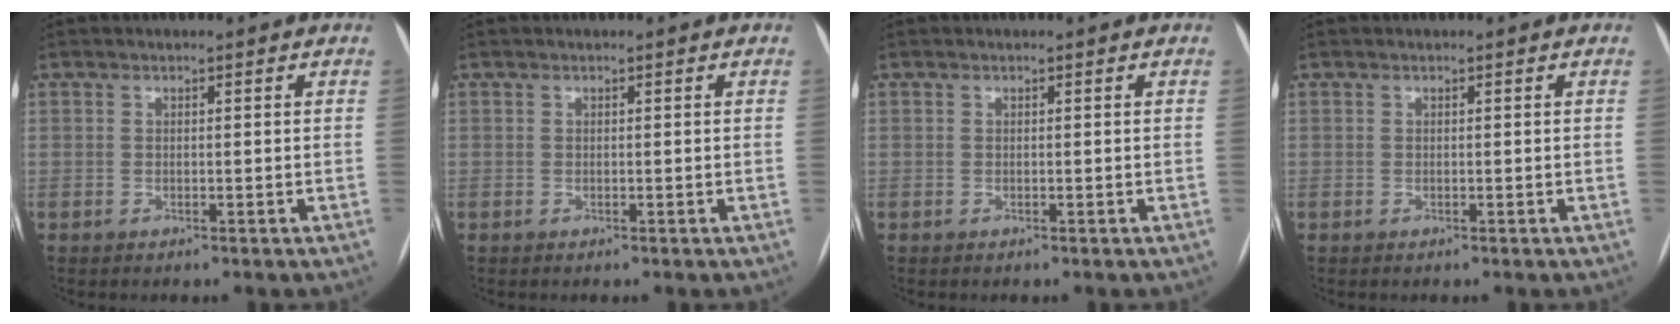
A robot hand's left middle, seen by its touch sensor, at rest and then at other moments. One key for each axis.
{"total": 0.0}
{"total": 0.0}
{"total": 0.0}